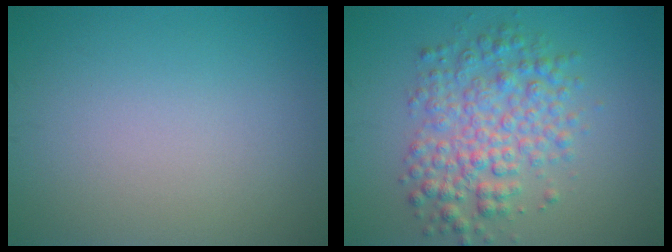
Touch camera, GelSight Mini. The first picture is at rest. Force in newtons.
{"total": 5.4, "press": 5.4, "slide": 0.0}